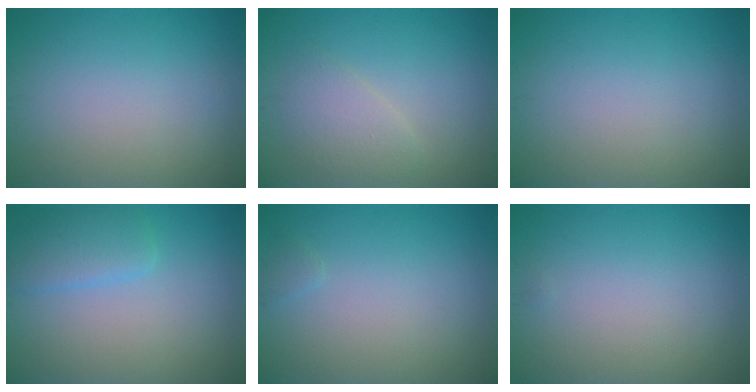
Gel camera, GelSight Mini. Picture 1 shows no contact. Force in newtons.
{"total": 2.4, "press": 2.3, "slide": 0.2}
{"total": 0.0}
{"total": 2.7, "press": 2.7, "slide": 0.0}
{"total": 0.6, "press": 0.6, "slide": 0.1}
{"total": 0.0}